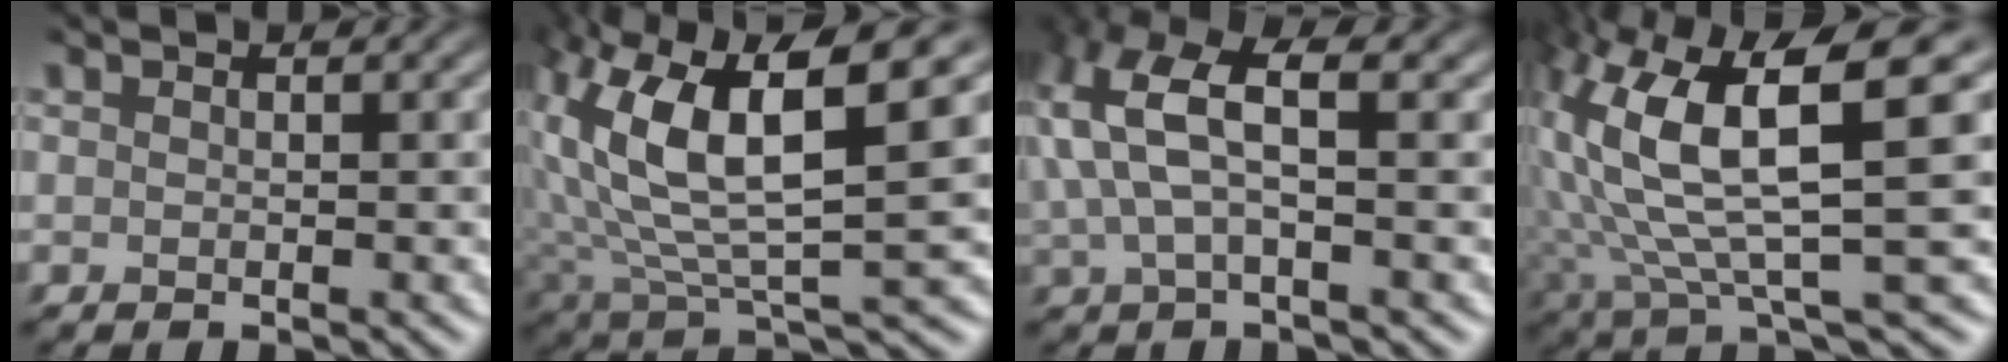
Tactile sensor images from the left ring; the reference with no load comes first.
{"total": 11.3, "force": [3.7, 4.3, 9.8], "torque": [-0.199, 0.001, 0.073]}
{"total": 6.8, "force": [2.4, 3.0, 5.7], "torque": [-0.136, 0.014, 0.043]}
{"total": 11.6, "force": [4.1, 3.4, 10.3], "torque": [-0.199, 0.003, 0.083]}